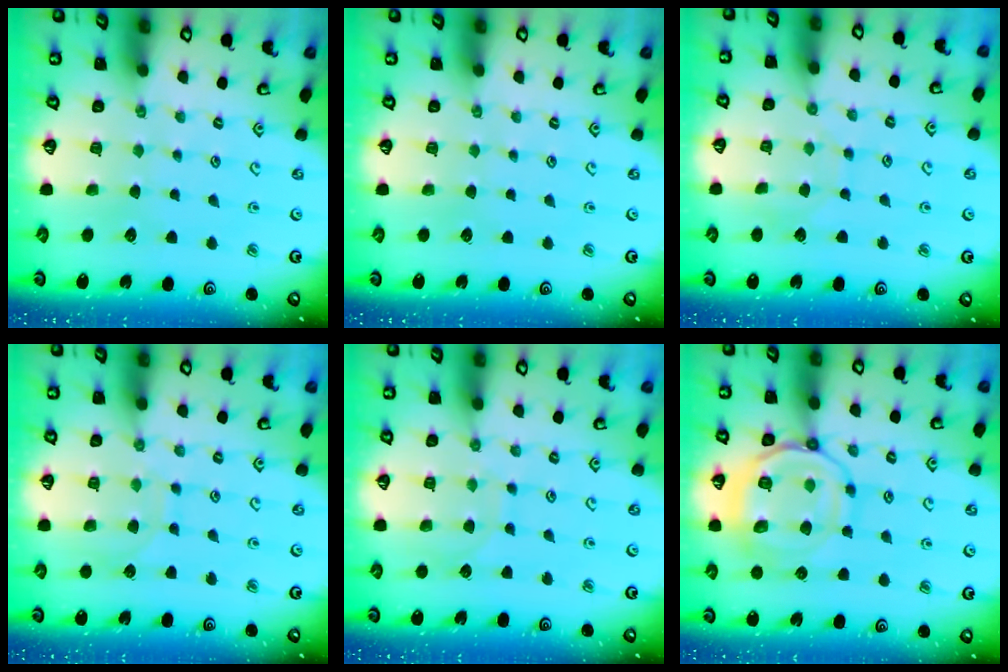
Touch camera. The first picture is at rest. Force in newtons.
{"total": 0.0}
{"total": 4.7, "press": 4.7, "slide": 0.4}
{"total": 7.6, "press": 7.5, "slide": 0.7}
{"total": 7.1, "press": 7.1, "slide": 0.5}
{"total": 13.1, "press": 13.0, "slide": 1.2}